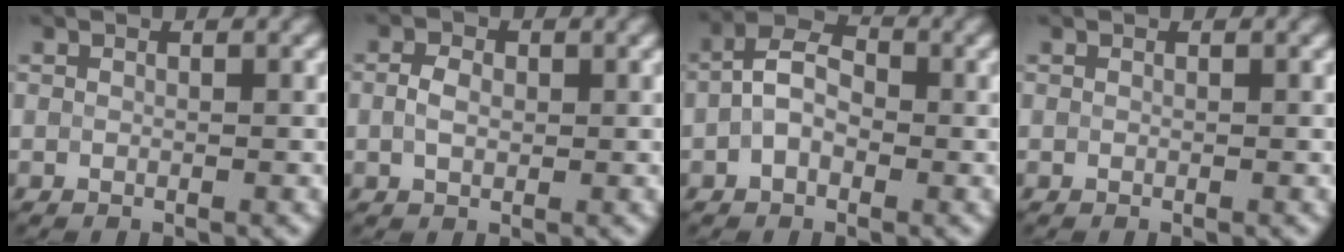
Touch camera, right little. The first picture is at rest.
{"total": 2.1, "force": [0.1, 1.4, 1.6], "torque": [-0.038, 0.005, 0.001]}
{"total": 3.7, "force": [-0.8, 2.3, 2.8], "torque": [-0.053, 0.015, -0.025]}
{"total": 0.0}